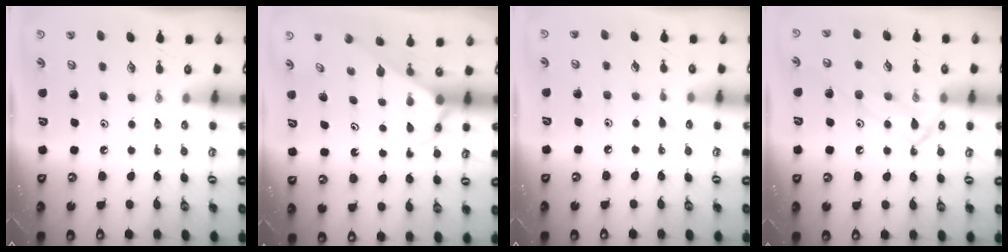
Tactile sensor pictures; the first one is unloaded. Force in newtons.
{"total": 3.0, "press": 3.0, "slide": 0.2}
{"total": 2.7, "press": 2.7, "slide": 0.3}
{"total": 11.6, "press": 11.6, "slide": 0.5}